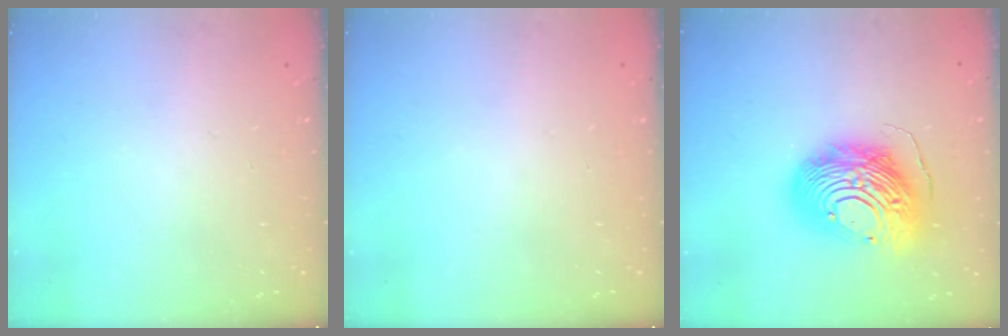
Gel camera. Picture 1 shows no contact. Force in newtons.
{"total": 0.0}
{"total": 18.2, "press": 18.1, "slide": 1.7}